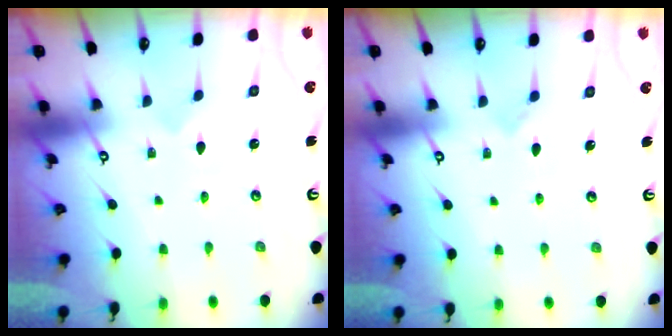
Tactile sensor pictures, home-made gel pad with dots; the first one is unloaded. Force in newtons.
{"total": 5.7, "press": 5.7, "slide": 0.5}